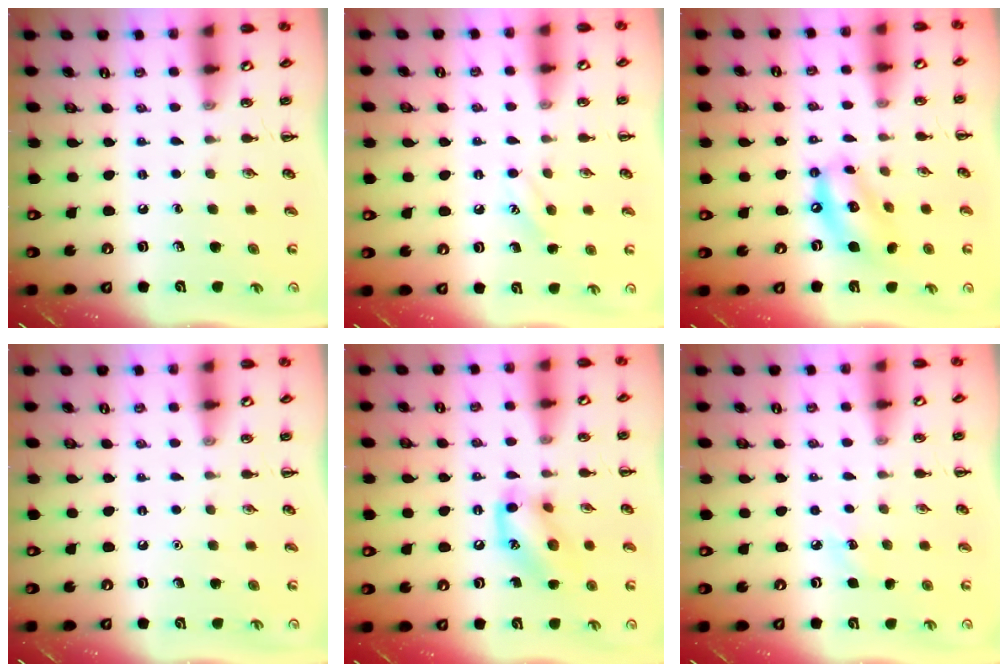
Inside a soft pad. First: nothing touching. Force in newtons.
{"total": 6.5, "press": 6.3, "slide": 1.8}
{"total": 11.1, "press": 10.8, "slide": 2.6}
{"total": 1.6, "press": 1.5, "slide": 0.1}
{"total": 12.9, "press": 12.8, "slide": 2.0}
{"total": 3.9, "press": 3.7, "slide": 1.0}